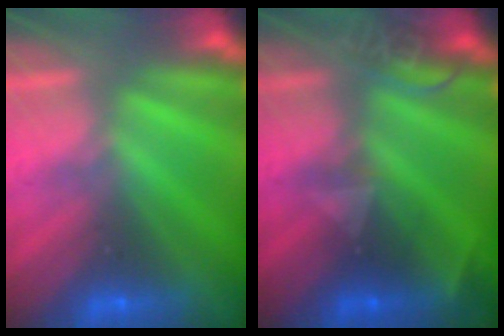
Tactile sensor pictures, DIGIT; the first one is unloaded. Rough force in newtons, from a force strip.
{"total": 2.2}